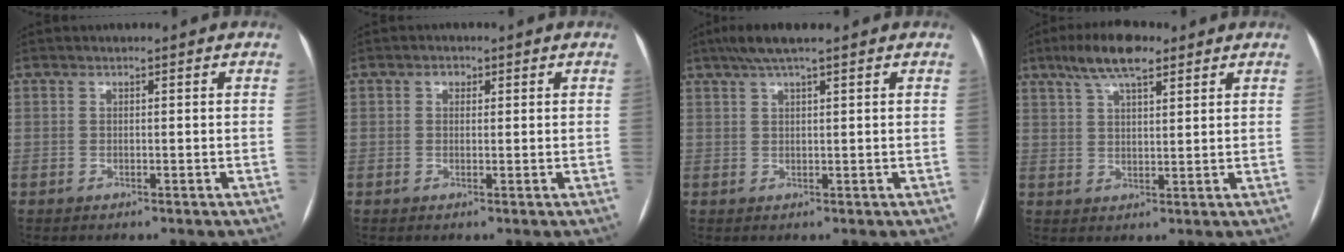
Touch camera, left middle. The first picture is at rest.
{"total": 1.3, "force": [0.5, 1.0, 0.7], "torque": [-0.011, 0.006, 0.007]}
{"total": 5.6, "force": [4.2, 0.3, 3.7], "torque": [-0.069, 0.033, 0.074]}
{"total": 8.4, "force": [5.7, 2.3, 5.8], "torque": [-0.111, 0.019, 0.099]}